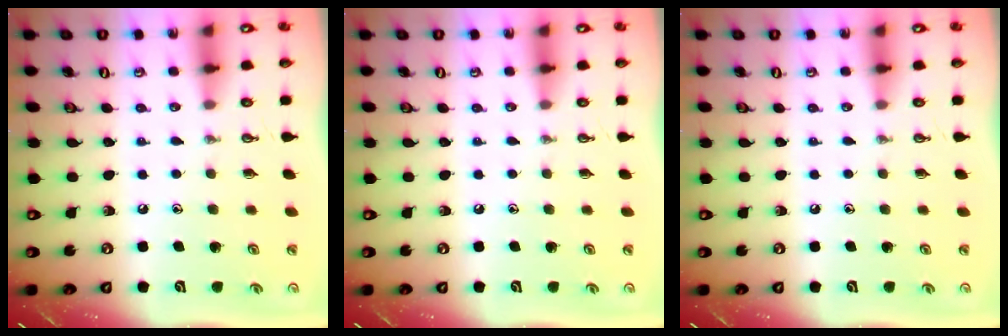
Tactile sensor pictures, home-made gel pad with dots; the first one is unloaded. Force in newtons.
{"total": 0.0}
{"total": 0.0}